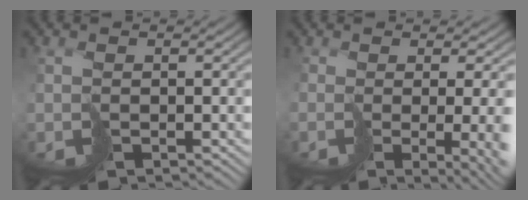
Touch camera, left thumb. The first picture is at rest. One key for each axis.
{"total": 8.6, "fx": -1.4, "fy": 2.8, "fz": 8.1, "tx": -0.084, "ty": -0.031, "tz": 0.019}